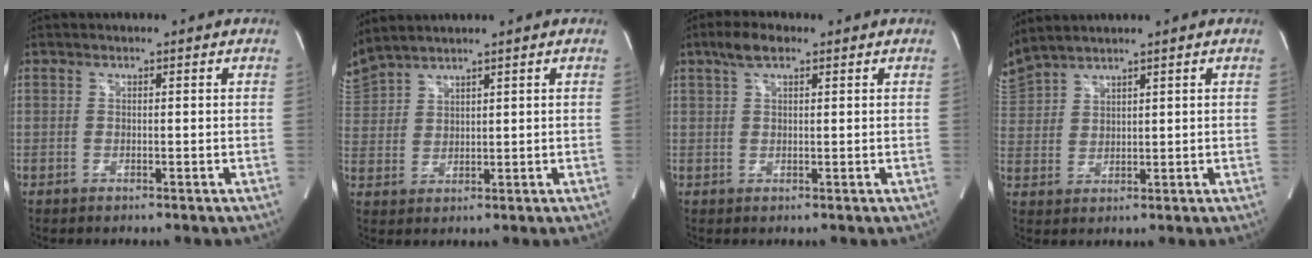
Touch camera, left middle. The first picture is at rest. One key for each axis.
{"total": 7.0, "fx": 6.6, "fy": 0.7, "fz": 2.3, "tx": -0.069, "ty": 0.021, "tz": 0.142}
{"total": 3.8, "fx": 2.4, "fy": 1.2, "fz": 2.6, "tx": -0.060, "ty": 0.015, "tz": 0.047}
{"total": 6.1, "fx": 5.8, "fy": 0.4, "fz": 2.1, "tx": -0.065, "ty": 0.020, "tz": 0.127}